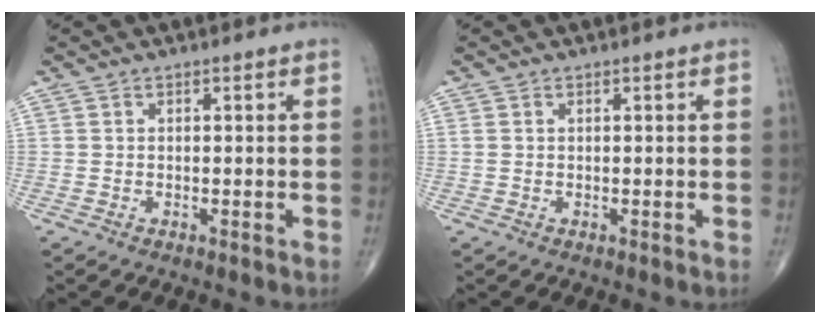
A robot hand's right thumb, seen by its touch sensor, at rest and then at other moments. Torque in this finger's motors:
{"motor_torque": [-0.18, -0.39, 0.06, 0.19, -0.07]}